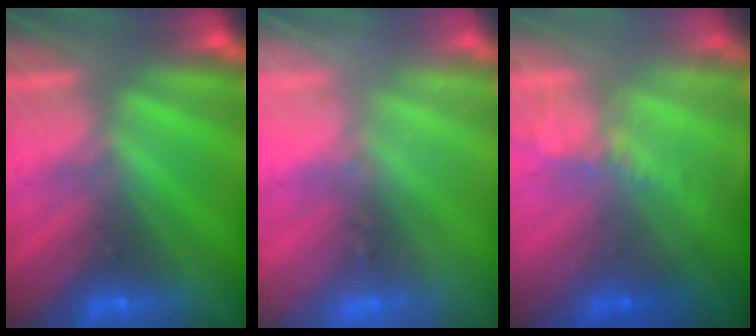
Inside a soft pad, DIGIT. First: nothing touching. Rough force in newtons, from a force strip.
{"total": 2.4}
{"total": 5.9}